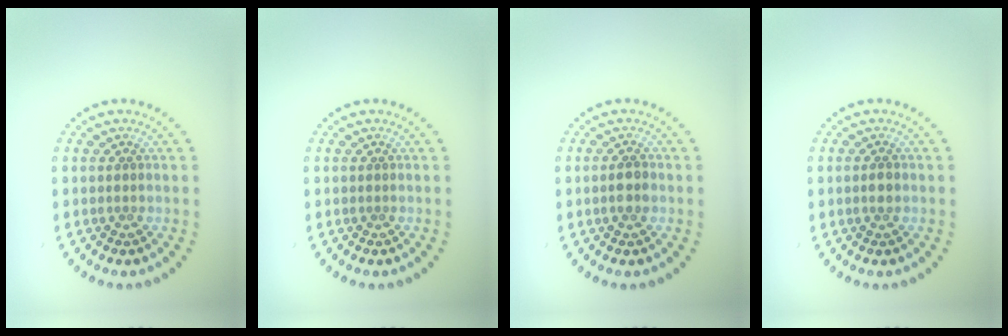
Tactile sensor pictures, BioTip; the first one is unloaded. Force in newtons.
{"total": 0.0}
{"total": 1.6, "press": 1.6, "slide": 0.3}
{"total": 1.0, "press": 0.9, "slide": 0.3}